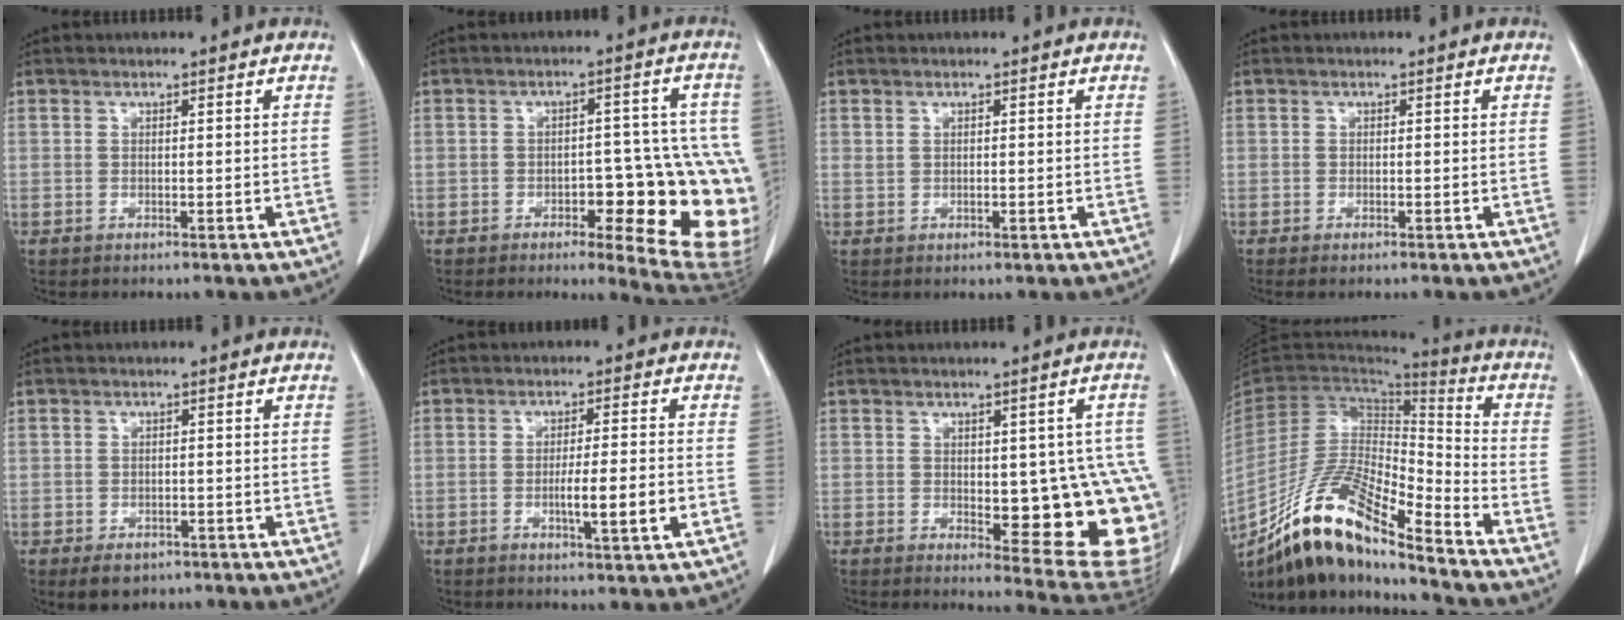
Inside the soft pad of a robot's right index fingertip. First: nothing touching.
{"total": 15.5, "force": [-3.7, 4.6, 14.3], "torque": [-0.115, 0.018, -0.028]}
{"total": 0.6, "force": [0.3, 0.3, 0.5], "torque": [-0.010, -0.003, 0.010]}
{"total": 1.0, "force": [-0.7, 0.2, 0.7], "torque": [-0.012, -0.002, -0.010]}
{"total": 4.2, "force": [-2.6, 2.8, 1.5], "torque": [-0.017, 0.001, -0.030]}
{"total": 6.3, "force": [-1.8, 0.0, 6.0], "torque": [-0.096, -0.008, -0.026]}
{"total": 15.7, "force": [-1.6, 5.5, 14.6], "torque": [-0.116, 0.009, 0.001]}
{"total": 18.1, "force": [-13.6, 3.5, 11.5], "torque": [-0.218, 0.000, -0.250]}